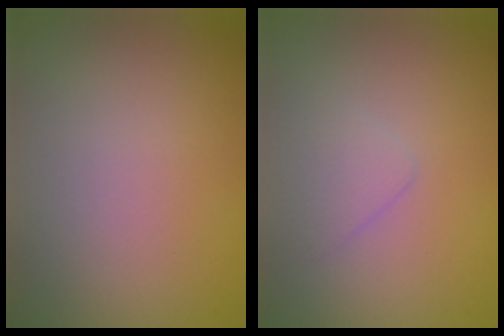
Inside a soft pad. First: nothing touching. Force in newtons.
{"total": 1.3, "press": 1.3, "slide": 0.1}